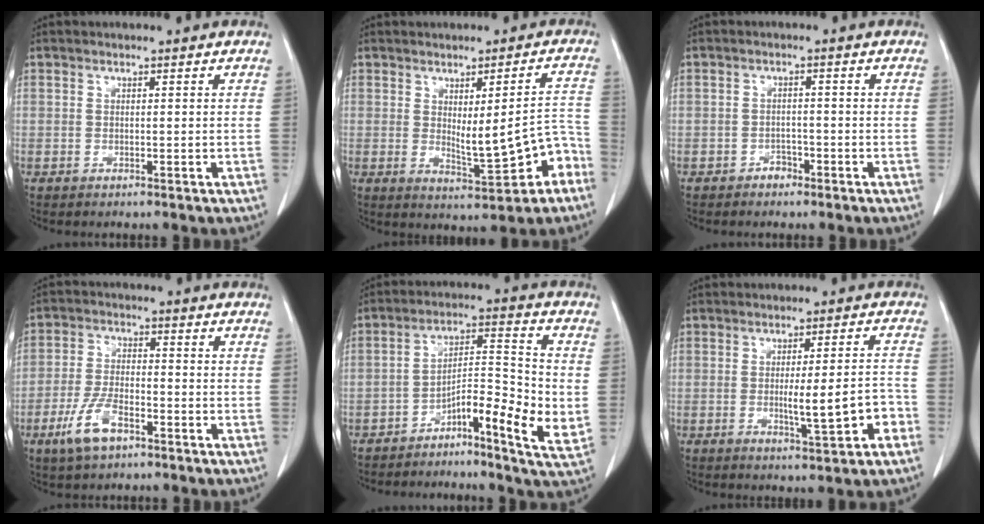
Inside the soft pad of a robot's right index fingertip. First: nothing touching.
{"total": 8.5, "force": [-2.5, 2.0, 7.9], "torque": [-0.100, 0.010, -0.021]}
{"total": 1.8, "force": [-1.3, 1.2, 0.5], "torque": [-0.005, 0.006, -0.020]}
{"total": 7.4, "force": [-4.2, 2.8, 5.4], "torque": [-0.121, -0.003, -0.078]}
{"total": 10.3, "force": [-3.5, 1.9, 9.5], "torque": [-0.148, 0.015, -0.060]}
{"total": 7.4, "force": [-2.3, 0.6, 7.0], "torque": [-0.102, 0.000, -0.027]}